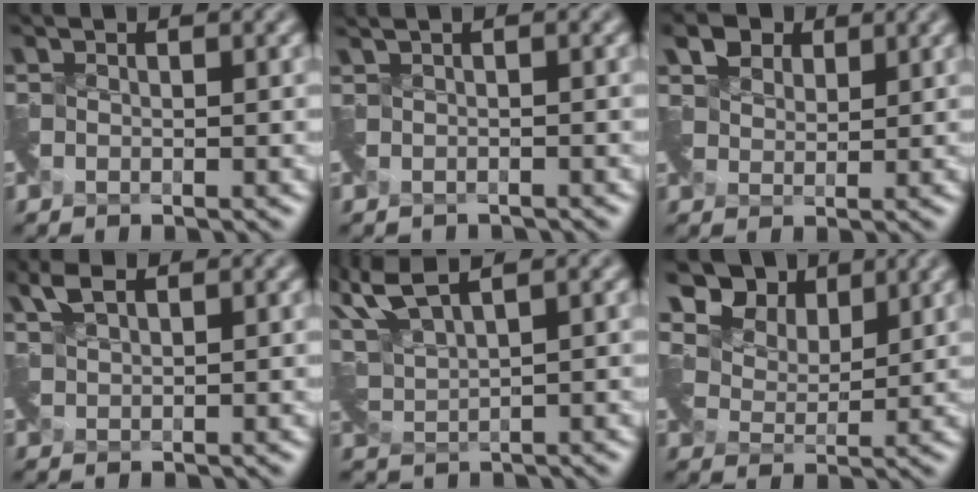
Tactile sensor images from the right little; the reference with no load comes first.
{"total": 1.4, "force": [-0.6, 0.6, 1.1], "torque": [-0.021, -0.016, -0.013]}
{"total": 3.7, "force": [2.6, 2.5, 1.1], "torque": [-0.038, 0.006, 0.045]}
{"total": 2.0, "force": [1.7, 0.6, 0.8], "torque": [-0.025, 0.009, 0.038]}
{"total": 4.6, "force": [3.9, 0.9, 2.3], "torque": [-0.062, 0.017, 0.084]}
{"total": 8.2, "force": [6.3, 4.0, 3.2], "torque": [-0.075, -0.006, 0.107]}